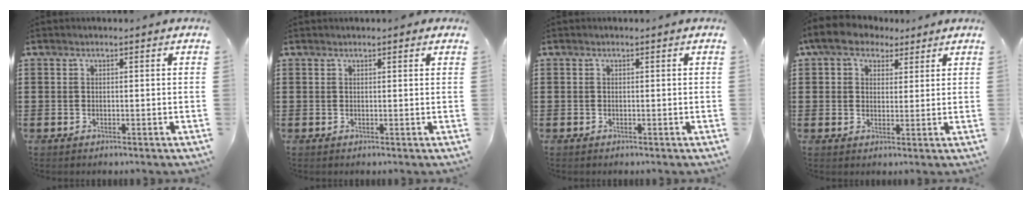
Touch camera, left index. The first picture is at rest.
{"total": 0.7, "force": [0.5, 0.2, 0.4], "torque": [-0.009, 0.003, 0.009]}
{"total": 0.0}
{"total": 6.0, "force": [3.9, 3.7, 2.5], "torque": [-0.071, 0.010, 0.073]}